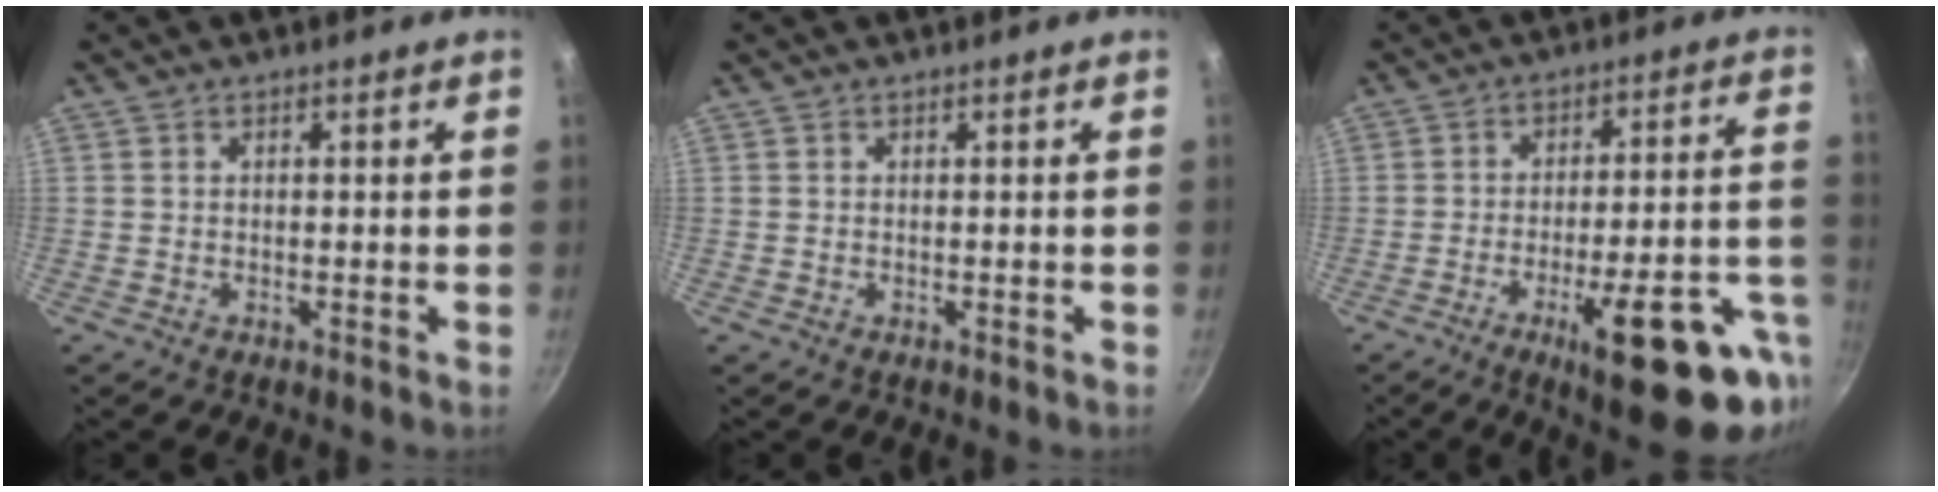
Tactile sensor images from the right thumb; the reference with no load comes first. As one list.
[{"total": 0.0}, {"total": 20.0, "force": [-9.5, 4.8, 16.9], "torque": [-0.180, 0.052, -0.126]}]